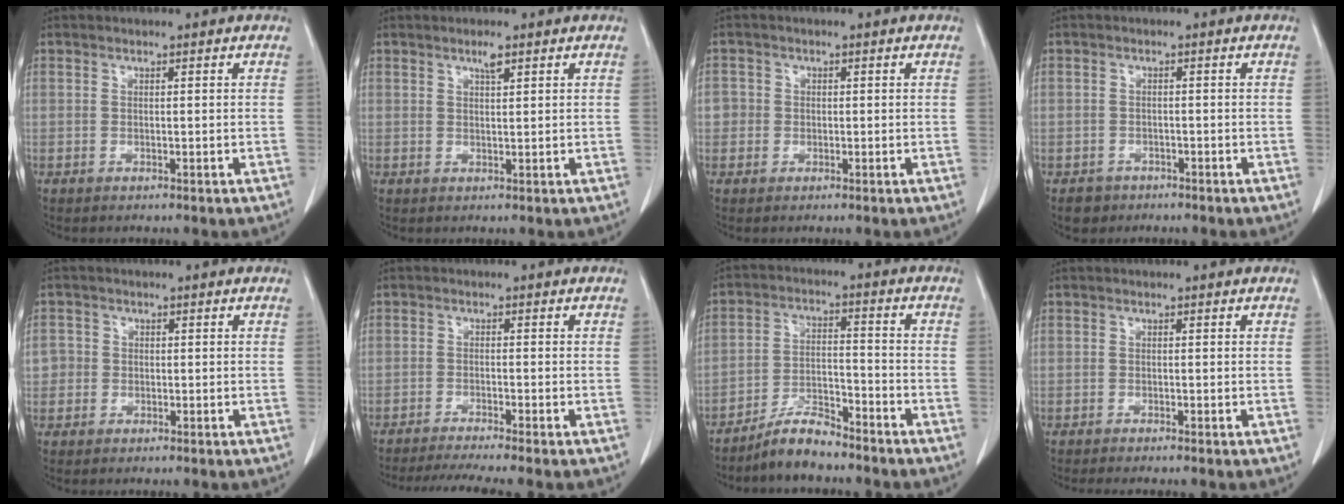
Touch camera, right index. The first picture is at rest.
{"total": 1.6, "force": [1.0, 0.2, 1.2], "torque": [-0.023, 0.000, 0.019]}
{"total": 2.1, "force": [-0.2, 2.1, 0.1], "torque": [0.012, 0.007, -0.008]}
{"total": 2.5, "force": [-1.5, 1.9, 0.0], "torque": [-0.004, 0.008, -0.025]}
{"total": 2.4, "force": [-0.3, 2.3, 0.2], "torque": [0.009, 0.008, -0.009]}
{"total": 7.2, "force": [-6.2, -1.2, 3.4], "torque": [-0.048, -0.016, -0.100]}
{"total": 6.4, "force": [-5.8, 1.5, 2.4], "torque": [-0.043, -0.002, -0.107]}
{"total": 1.9, "force": [-1.6, -0.2, 0.9], "torque": [-0.012, -0.001, -0.025]}